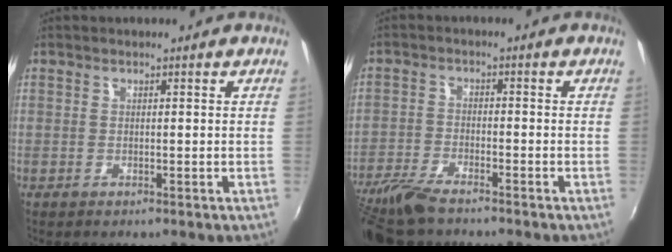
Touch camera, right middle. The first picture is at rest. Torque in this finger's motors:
{"motor_torque": [0.64, -0.62, 0.21, 0.11]}